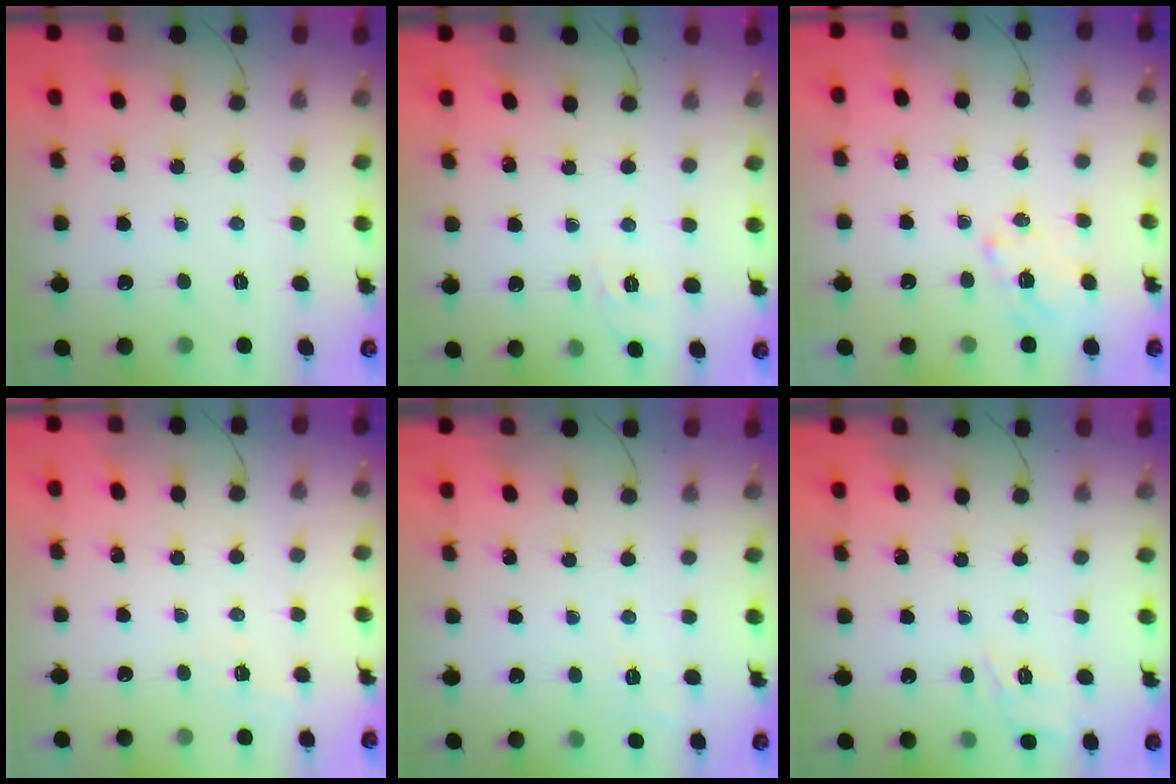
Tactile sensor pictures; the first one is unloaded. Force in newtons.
{"total": 1.7, "press": 0.0, "slide": 1.7}
{"total": 1.2, "press": 0.2, "slide": 1.2}
{"total": 1.4, "press": 0.2, "slide": 1.4}
{"total": 4.1, "press": 3.7, "slide": 1.8}
{"total": 7.8, "press": 7.7, "slide": 1.6}